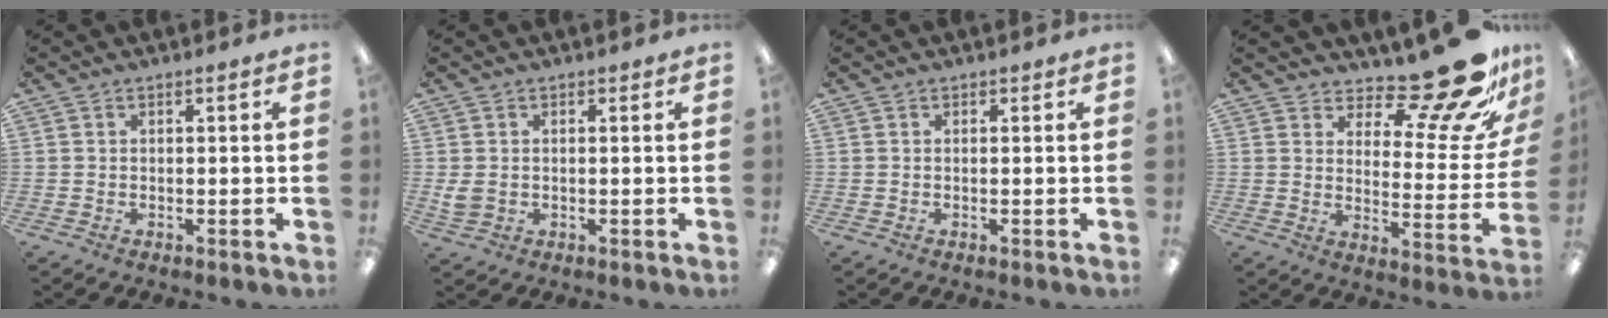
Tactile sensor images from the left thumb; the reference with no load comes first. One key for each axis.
{"total": 3.5, "fx": 0.5, "fy": 3.0, "fz": 1.7, "tx": -0.014, "ty": 0.000, "tz": 0.008}
{"total": 0.0}
{"total": 20.2, "fx": 16.4, "fy": 5.7, "fz": 10.4, "tx": -0.133, "ty": -0.126, "tz": 0.266}